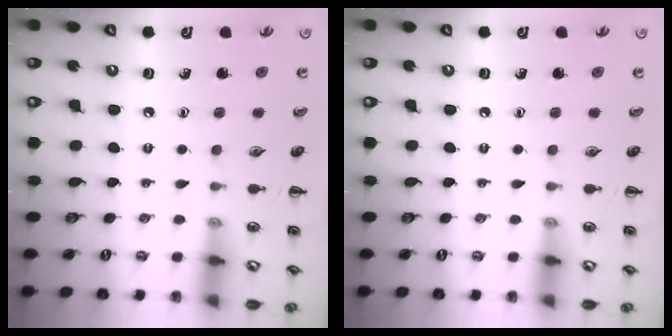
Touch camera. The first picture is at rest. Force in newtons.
{"total": 0.0}